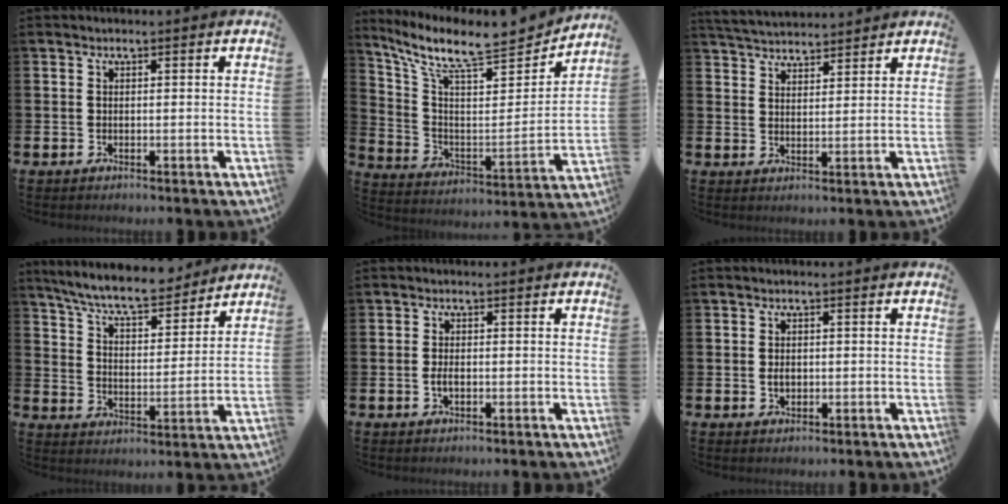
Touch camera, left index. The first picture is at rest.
{"total": 10.8, "force": [9.2, 2.2, 5.2], "torque": [-0.127, -0.073, 0.151]}
{"total": 4.3, "force": [4.3, 0.7, 0.2], "torque": [-0.022, -0.019, 0.079]}
{"total": 8.1, "force": [7.5, 1.1, 2.8], "torque": [-0.086, -0.046, 0.132]}
{"total": 1.7, "force": [-0.3, 0.9, 1.4], "torque": [-0.020, 0.000, -0.008]}
{"total": 1.6, "force": [0.0, 1.1, 1.1], "torque": [-0.008, 0.002, -0.005]}